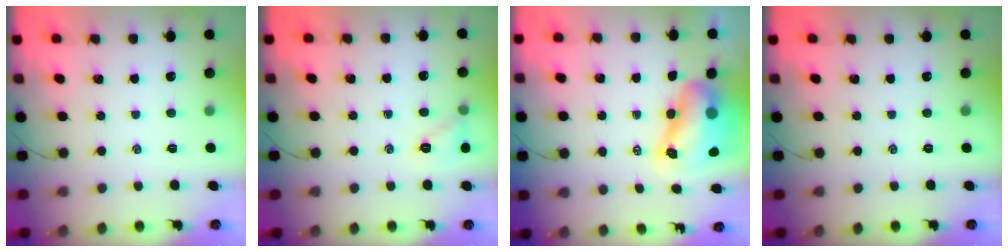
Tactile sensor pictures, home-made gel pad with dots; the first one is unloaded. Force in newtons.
{"total": 7.2, "press": 7.0, "slide": 1.4}
{"total": 11.3, "press": 10.8, "slide": 3.4}
{"total": 0.0}